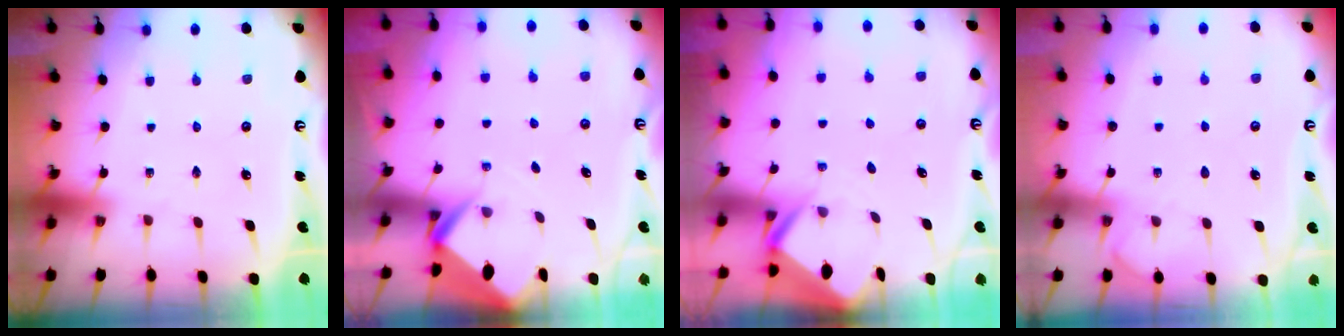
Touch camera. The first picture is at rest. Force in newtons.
{"total": 2.6, "press": 2.6, "slide": 0.2}
{"total": 2.4, "press": 2.4, "slide": 0.2}
{"total": 2.3, "press": 2.3, "slide": 0.3}